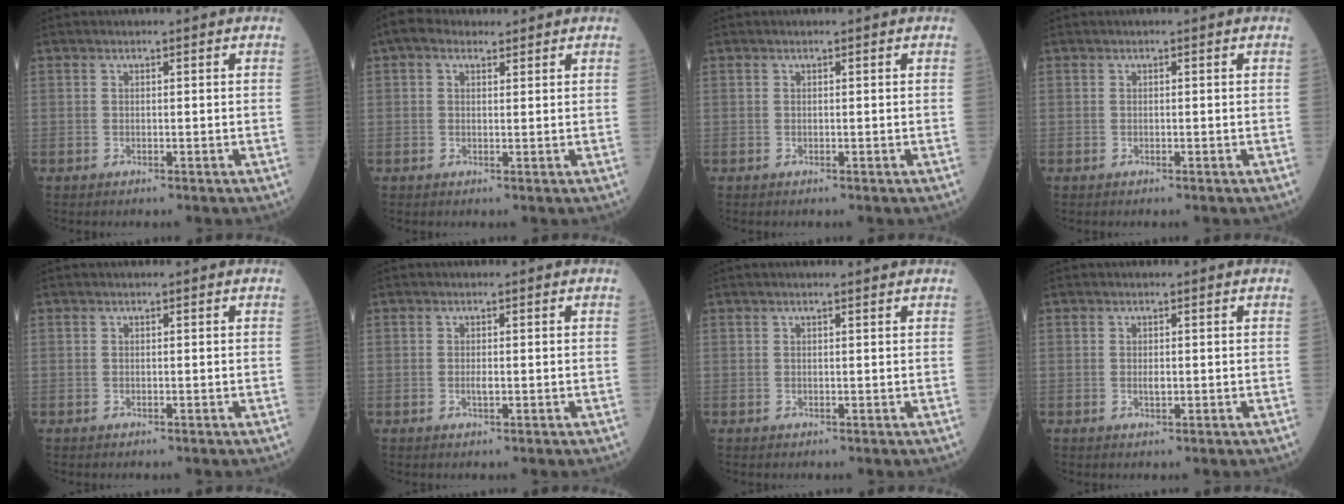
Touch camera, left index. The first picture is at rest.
{"total": 3.2, "force": [2.1, 1.9, 1.7], "torque": [-0.041, 0.030, 0.037]}
{"total": 0.0}
{"total": 0.0}
{"total": 0.0}
{"total": 0.9, "force": [-0.1, 0.3, 0.8], "torque": [-0.019, -0.002, 0.000]}
{"total": 2.0, "force": [1.8, -0.1, 0.9], "torque": [-0.014, 0.013, 0.024]}
{"total": 0.9, "force": [0.1, 0.4, 0.8], "torque": [-0.018, -0.003, 0.003]}